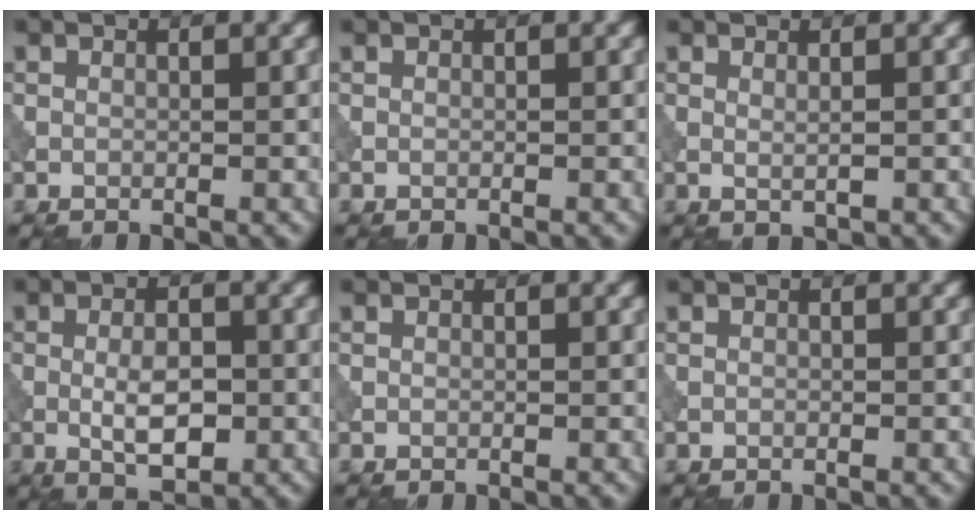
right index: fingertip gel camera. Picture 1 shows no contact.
{"total": 0.0}
{"total": 0.8, "force": [0.3, 0.1, 0.7], "torque": [-0.013, -0.001, 0.006]}
{"total": 4.0, "force": [-0.7, 1.8, 3.5], "torque": [-0.062, 0.000, -0.012]}
{"total": 0.0}
{"total": 0.0}